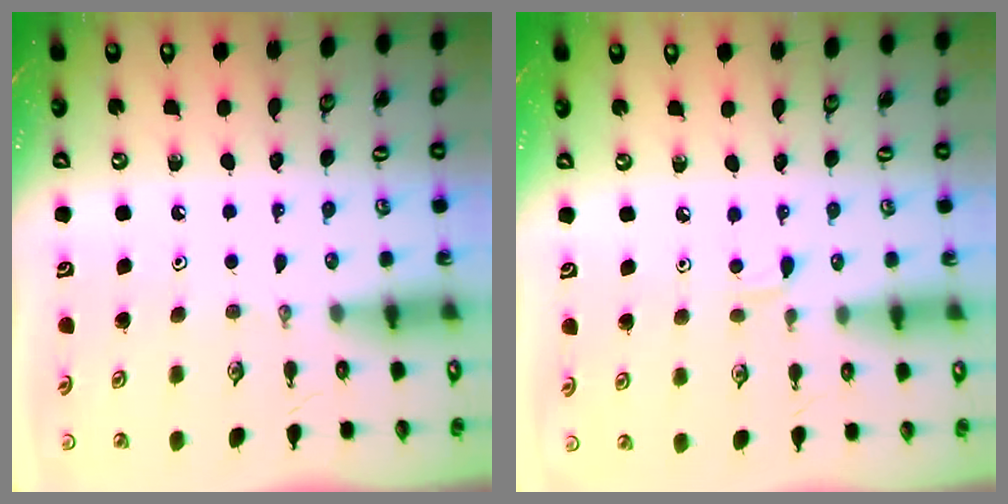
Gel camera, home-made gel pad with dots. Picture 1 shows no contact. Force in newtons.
{"total": 4.5, "press": 4.4, "slide": 0.6}